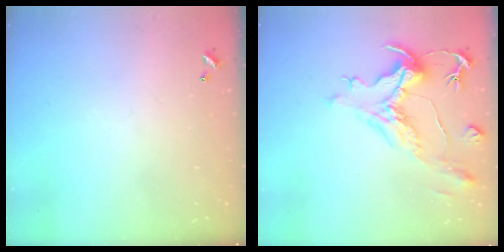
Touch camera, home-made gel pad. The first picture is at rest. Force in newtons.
{"total": 1.9, "press": 0.9, "slide": 1.6}